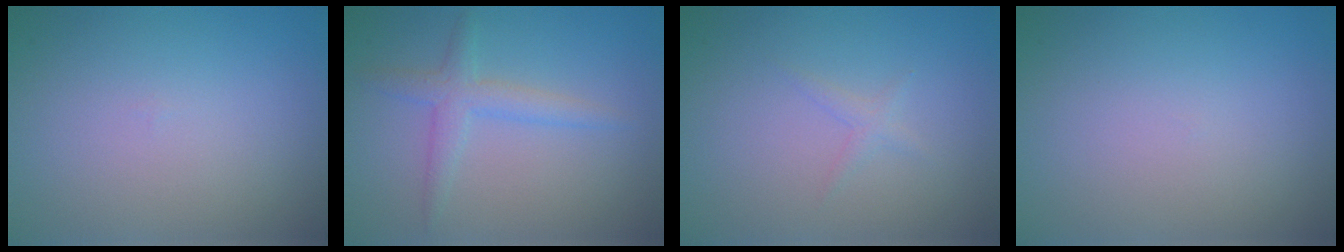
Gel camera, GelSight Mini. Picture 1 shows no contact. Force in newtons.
{"total": 1.8, "press": 1.8, "slide": 0.1}
{"total": 0.9, "press": 0.9, "slide": 0.0}
{"total": 0.0}